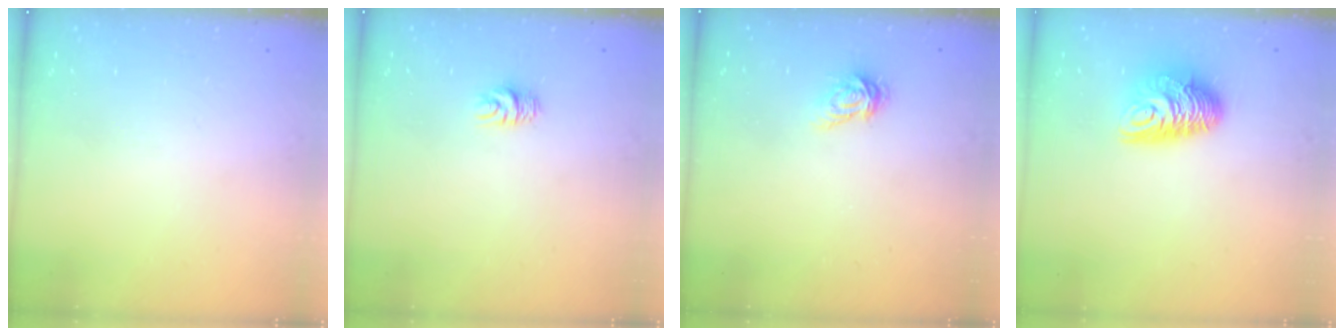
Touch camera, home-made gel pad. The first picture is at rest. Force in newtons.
{"total": 4.6, "press": 4.6, "slide": 0.4}
{"total": 3.4, "press": 3.4, "slide": 0.4}
{"total": 10.2, "press": 10.2, "slide": 0.5}